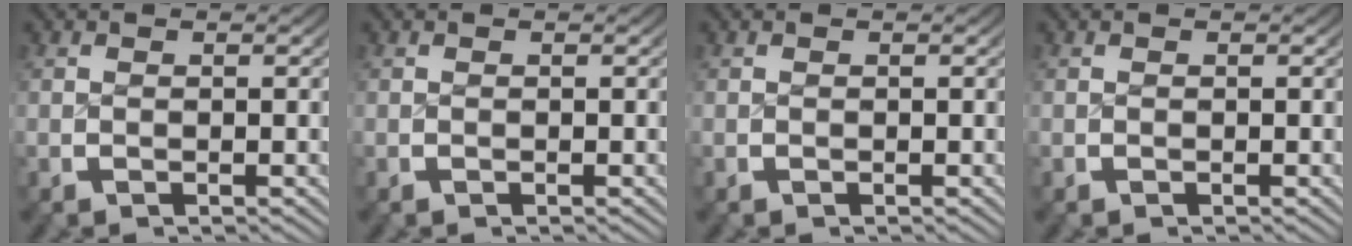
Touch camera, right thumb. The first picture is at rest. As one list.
[{"total": 0.0}, {"total": 0.0}, {"total": 0.0}]